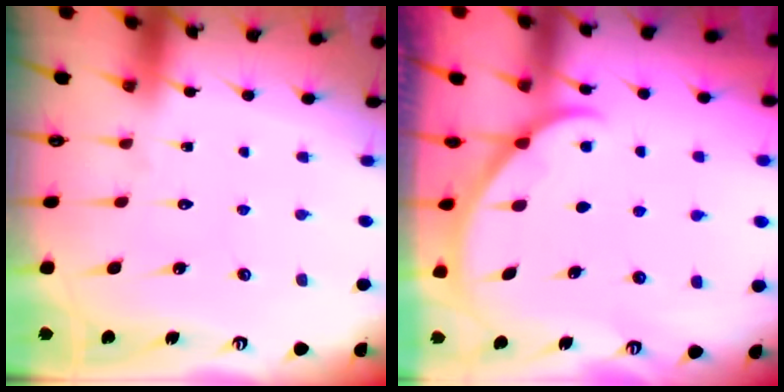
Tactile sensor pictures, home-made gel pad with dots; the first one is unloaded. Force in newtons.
{"total": 2.1, "press": 2.1, "slide": 0.2}